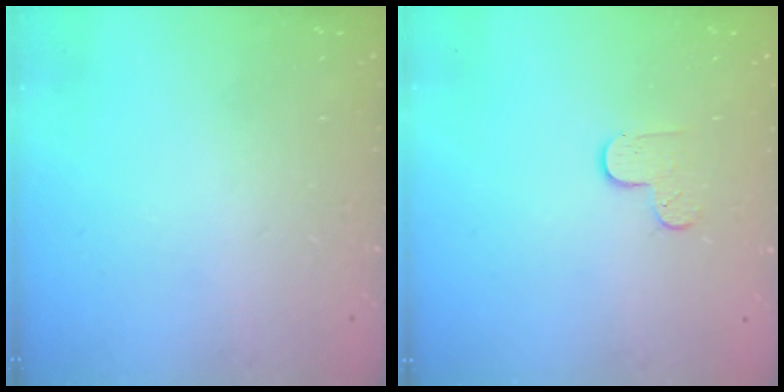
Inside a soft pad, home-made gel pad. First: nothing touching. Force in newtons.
{"total": 4.3, "press": 4.3, "slide": 0.4}